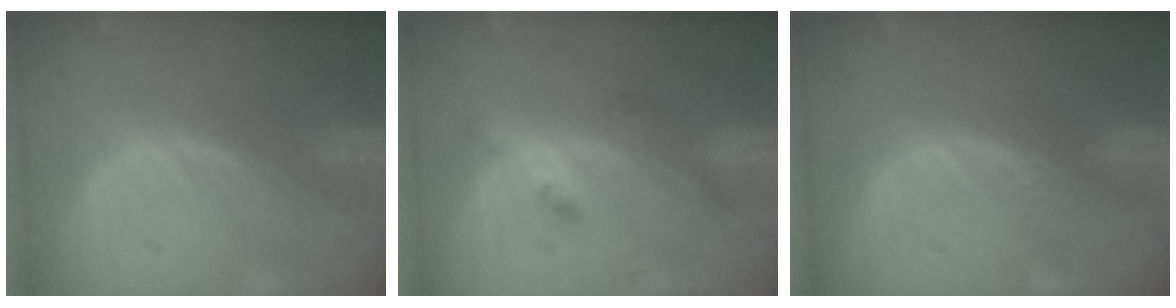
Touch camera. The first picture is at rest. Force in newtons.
{"total": 4.2, "press": 3.9, "slide": 1.6}
{"total": 0.6, "press": 0.6, "slide": 0.0}